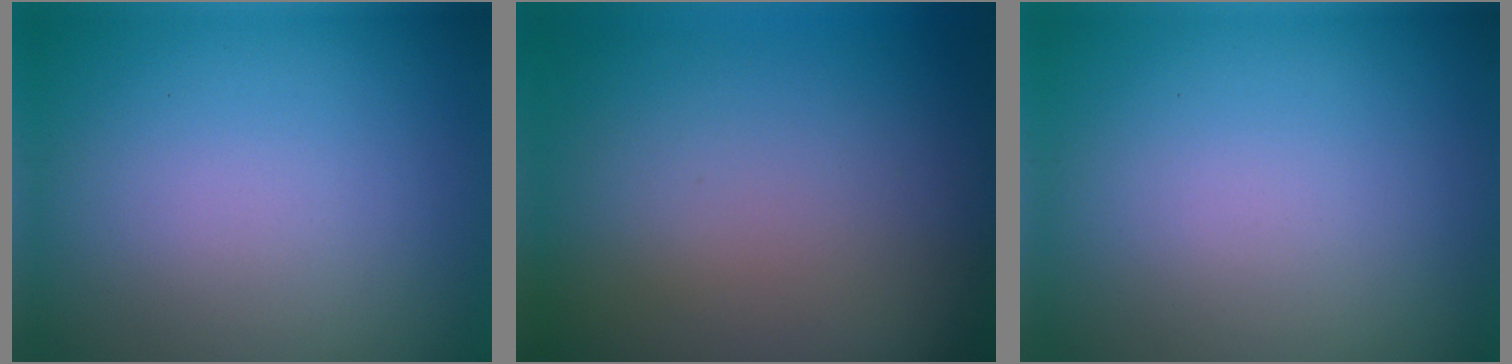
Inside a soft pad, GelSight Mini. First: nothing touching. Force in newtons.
{"total": 0.0}
{"total": 0.0}